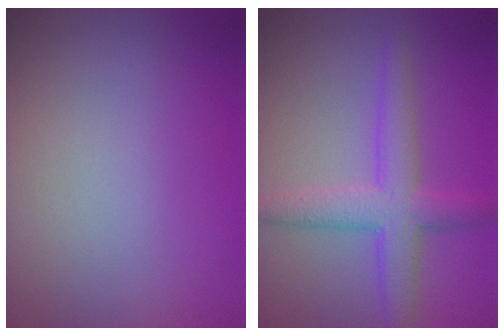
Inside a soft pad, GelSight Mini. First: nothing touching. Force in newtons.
{"total": 4.1, "press": 4.1, "slide": 0.1}